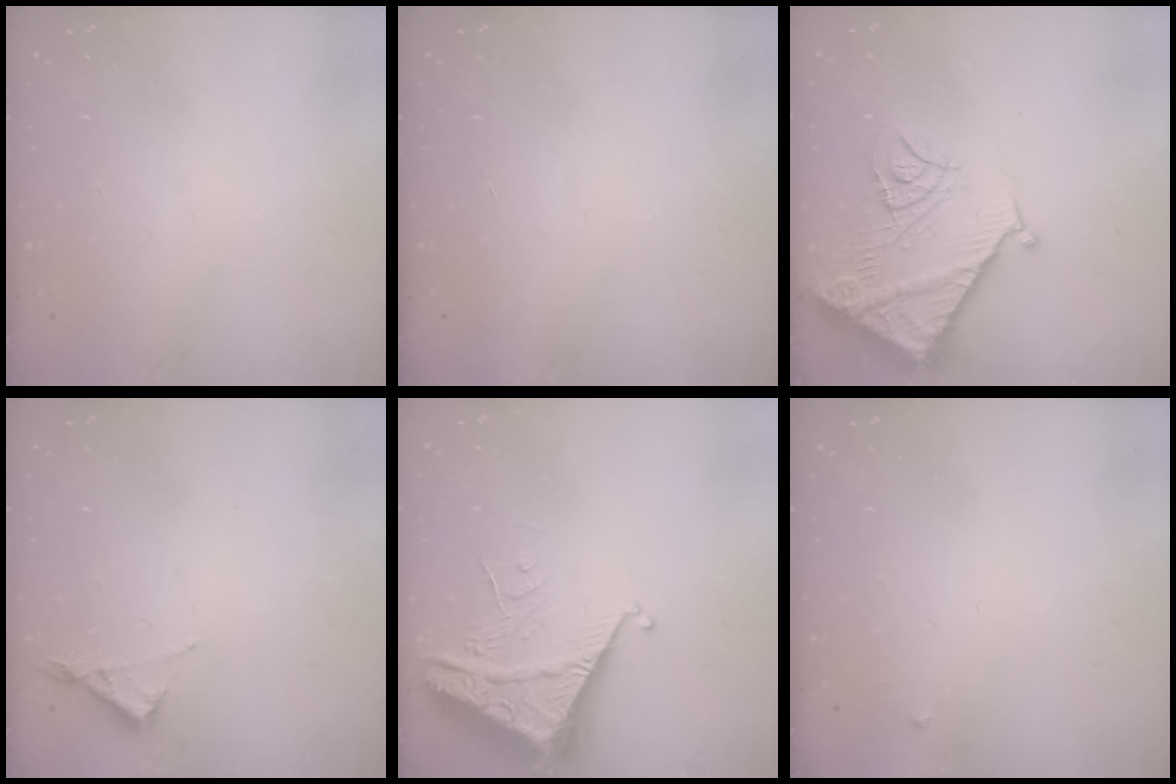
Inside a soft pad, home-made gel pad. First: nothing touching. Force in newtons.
{"total": 1.5, "press": 1.5, "slide": 0.1}
{"total": 16.1, "press": 16.0, "slide": 1.8}
{"total": 3.4, "press": 3.4, "slide": 0.5}
{"total": 6.6, "press": 6.6, "slide": 0.6}
{"total": 3.0, "press": 3.0, "slide": 0.4}